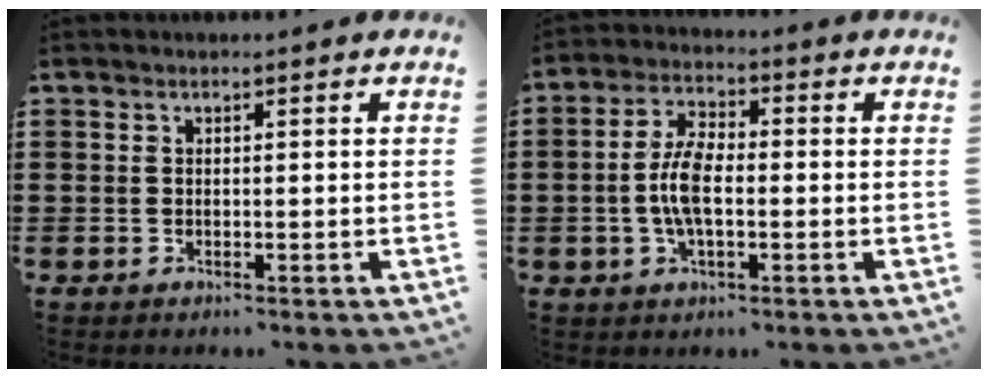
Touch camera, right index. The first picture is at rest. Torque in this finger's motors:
{"motor_torque": [0.30, 1.78, 0.18, 0.14]}